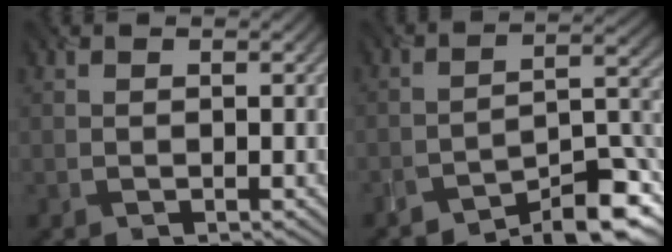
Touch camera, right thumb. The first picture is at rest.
{"total": 8.8, "force": [-7.7, 1.6, 3.9], "torque": [-0.046, 0.014, -0.134]}